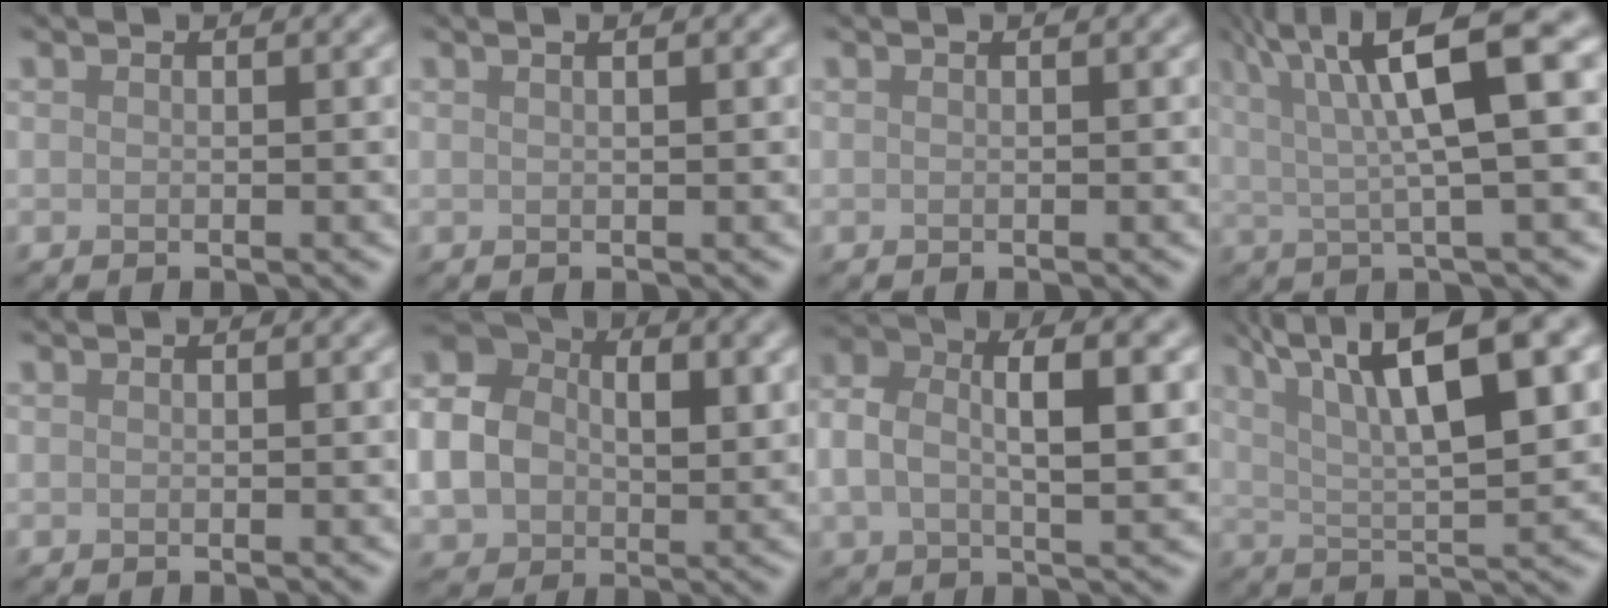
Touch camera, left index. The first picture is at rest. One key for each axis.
{"total": 1.7, "fx": 0.9, "fy": 0.7, "fz": 1.3, "tx": -0.007, "ty": -0.002, "tz": 0.002}
{"total": 0.0}
{"total": 10.1, "fx": 3.6, "fy": 2.4, "fz": 9.2, "tx": -0.139, "ty": 0.023, "tz": 0.056}
{"total": 0.0}
{"total": 9.2, "fx": 0.6, "fy": 7.1, "fz": 5.9, "tx": -0.130, "ty": 0.004, "tz": 0.006}
{"total": 7.8, "fx": 0.7, "fy": 3.7, "fz": 6.8, "tx": -0.129, "ty": 0.010, "tz": 0.005}
{"total": 11.0, "fx": 4.9, "fy": 2.9, "fz": 9.4, "tx": -0.150, "ty": 0.014, "tz": 0.081}